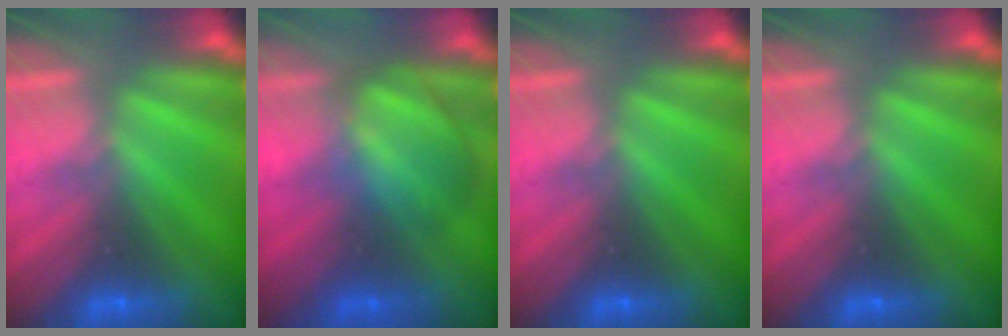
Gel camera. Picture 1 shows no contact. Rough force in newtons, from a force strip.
{"total": 2.9}
{"total": 0.0}
{"total": 0.0}